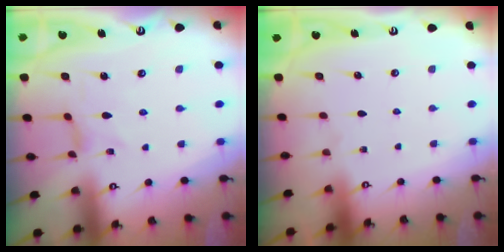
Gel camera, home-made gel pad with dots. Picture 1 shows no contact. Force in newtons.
{"total": 0.0}